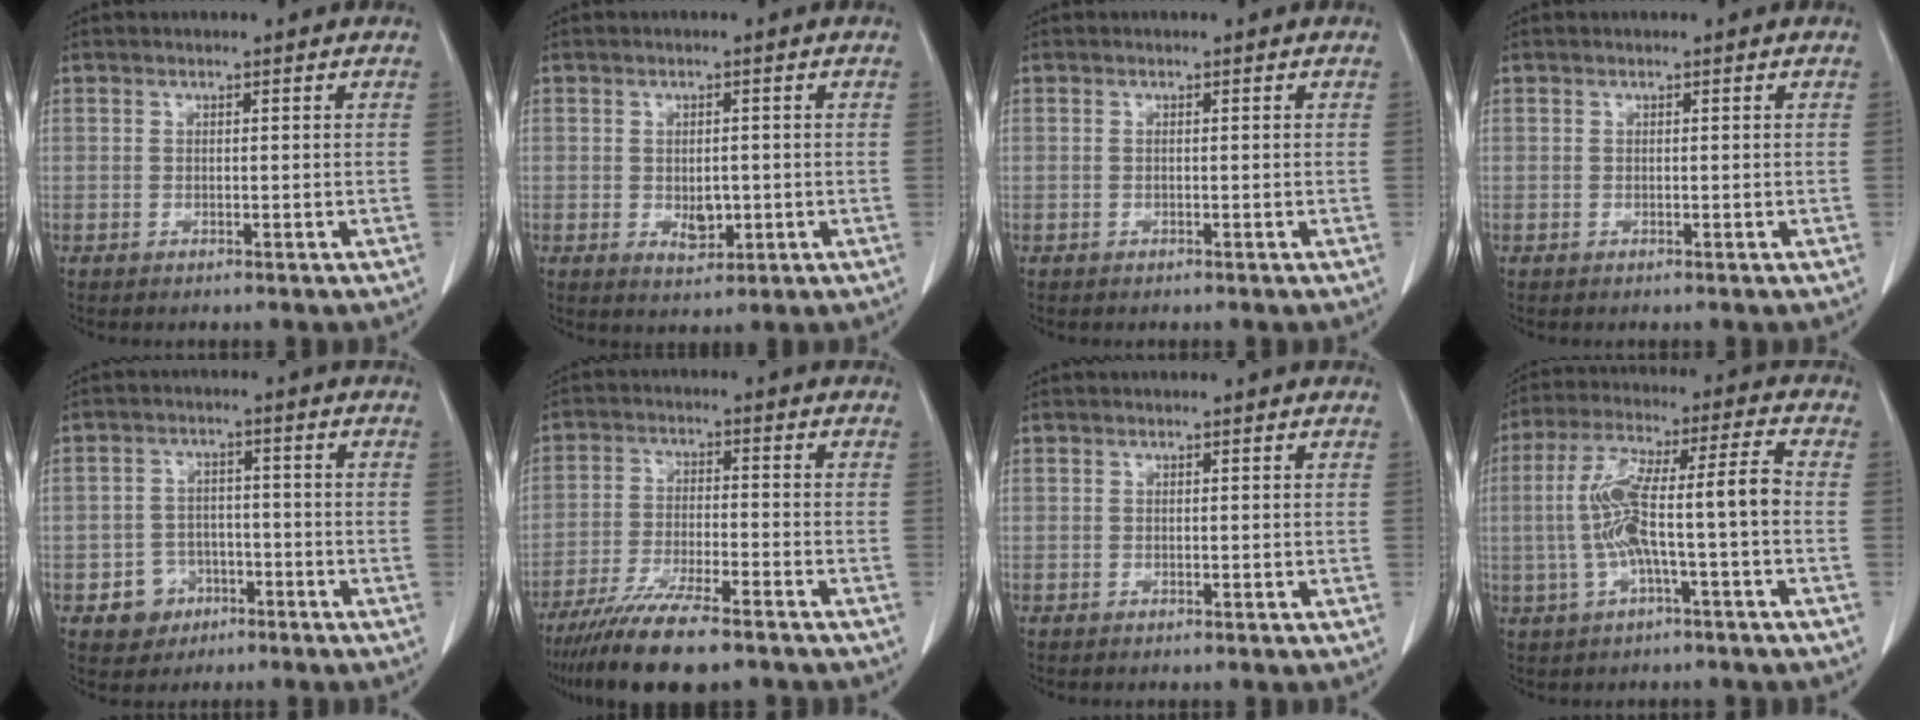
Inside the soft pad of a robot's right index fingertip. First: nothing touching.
{"total": 3.5, "force": [-0.6, 2.0, 2.8], "torque": [-0.044, -0.004, 0.000]}
{"total": 0.0}
{"total": 0.0}
{"total": 5.8, "force": [-2.7, 5.0, 1.1], "torque": [-0.014, 0.012, -0.036]}
{"total": 13.0, "force": [-10.2, 1.9, 7.9], "torque": [-0.139, -0.030, -0.170]}
{"total": 0.0}
{"total": 11.5, "force": [-1.7, 1.2, 11.3], "torque": [-0.221, 0.035, -0.031]}